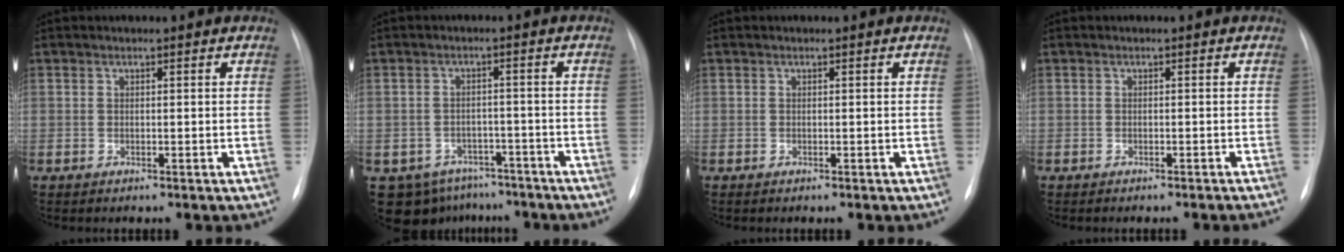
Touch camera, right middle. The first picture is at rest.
{"total": 9.5, "force": [-6.9, 6.4, 1.7], "torque": [-0.025, 0.016, -0.085]}
{"total": 0.0}
{"total": 2.4, "force": [-2.1, -0.5, 1.0], "torque": [-0.009, 0.006, -0.026]}